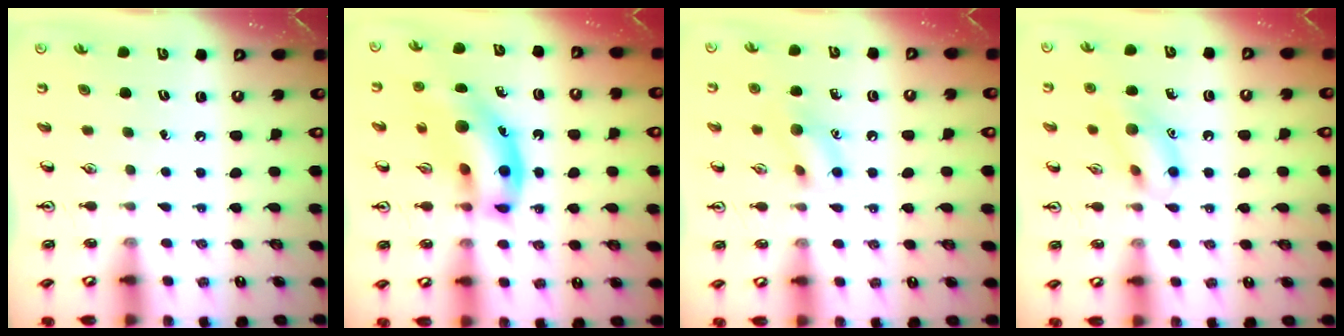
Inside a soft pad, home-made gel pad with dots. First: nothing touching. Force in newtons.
{"total": 16.7, "press": 16.2, "slide": 4.3}
{"total": 10.0, "press": 10.0, "slide": 0.8}
{"total": 10.8, "press": 10.8, "slide": 0.6}